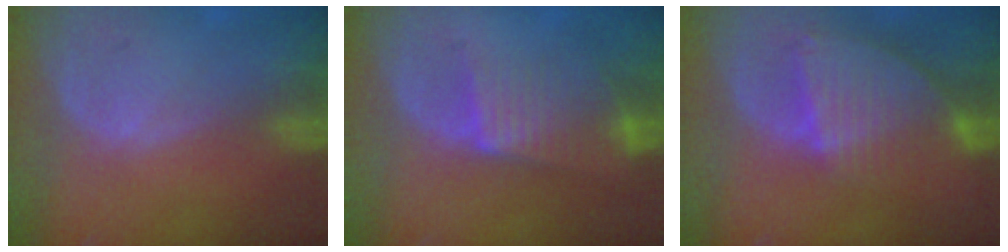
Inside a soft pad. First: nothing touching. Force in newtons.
{"total": 6.7, "press": 6.2, "slide": 2.5}
{"total": 8.6, "press": 7.5, "slide": 4.1}